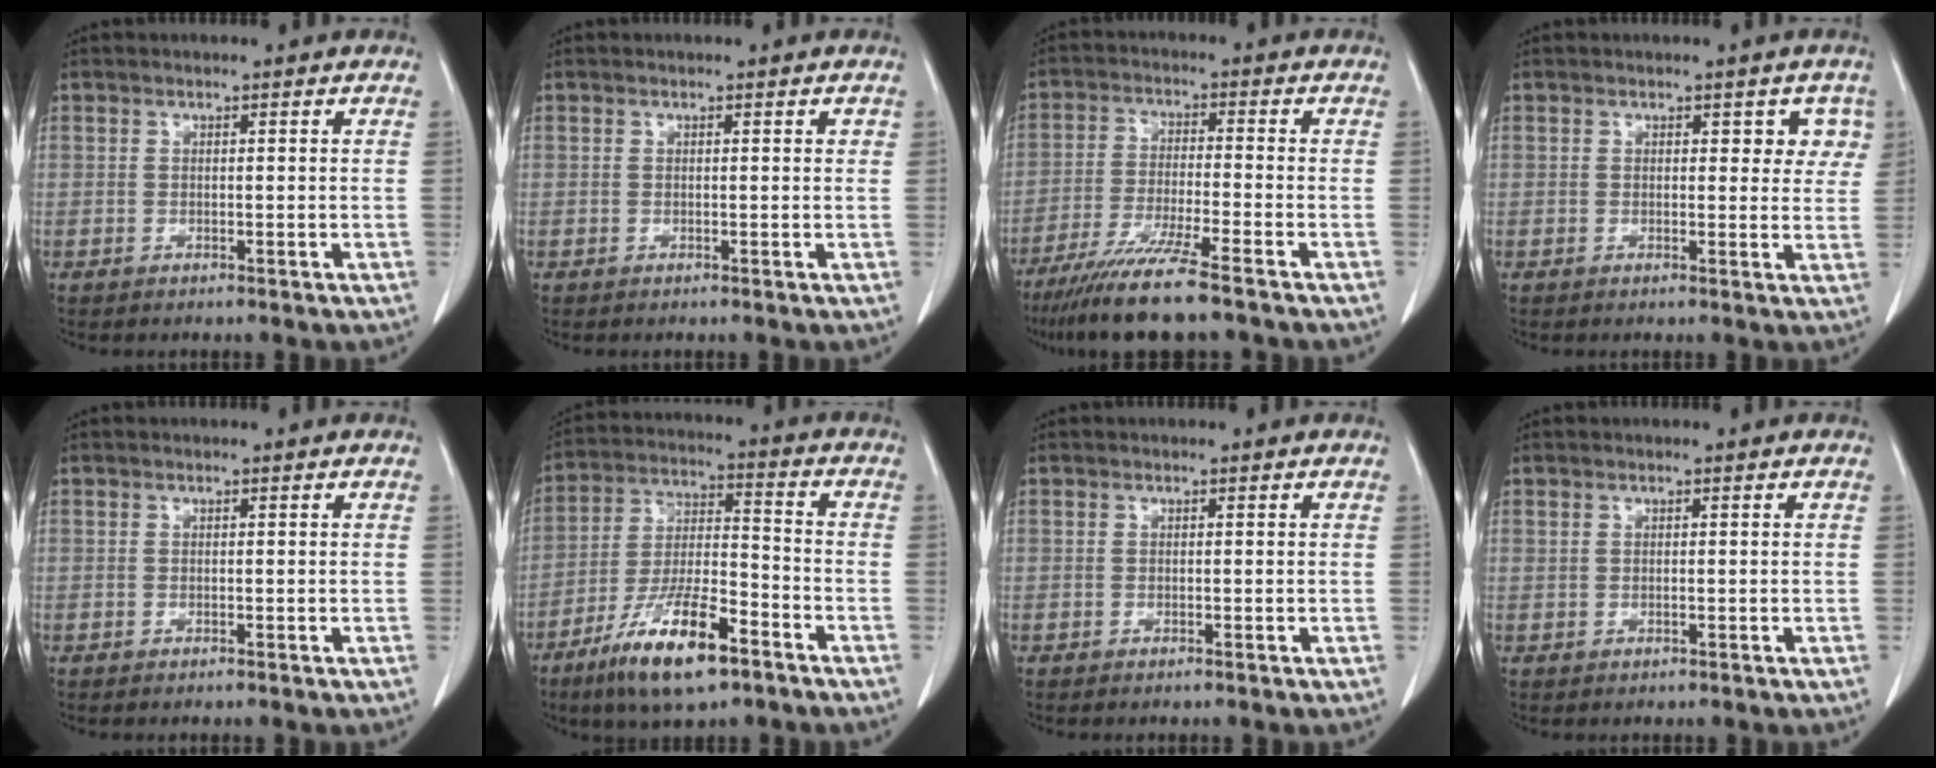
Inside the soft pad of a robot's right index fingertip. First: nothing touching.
{"total": 0.6, "force": [0.3, 0.3, 0.5], "torque": [-0.005, 0.001, 0.002]}
{"total": 11.1, "force": [-8.5, -0.5, 7.1], "torque": [-0.120, -0.033, -0.145]}
{"total": 3.9, "force": [1.8, 2.3, 2.5], "torque": [-0.005, 0.005, 0.016]}
{"total": 0.0}
{"total": 14.1, "force": [-8.7, 3.3, 10.7], "torque": [-0.207, -0.013, -0.155]}
{"total": 0.0}
{"total": 0.0}